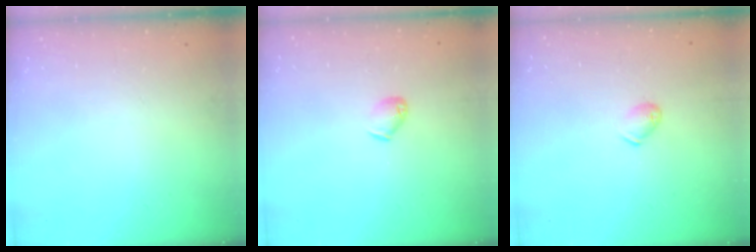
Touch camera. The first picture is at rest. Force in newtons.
{"total": 3.9, "press": 3.9, "slide": 0.7}
{"total": 7.2, "press": 7.1, "slide": 0.9}